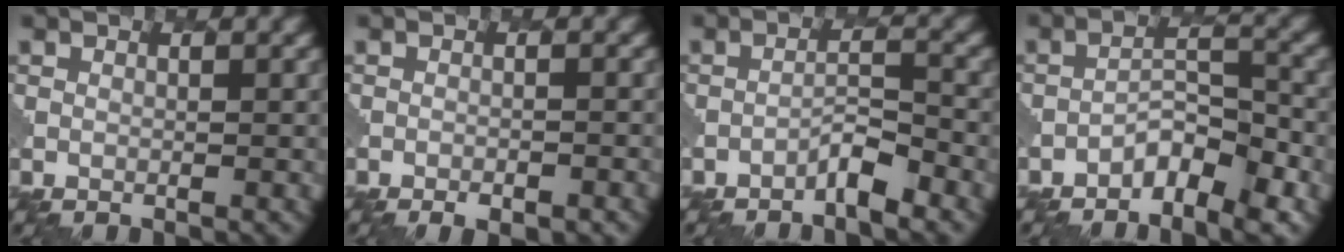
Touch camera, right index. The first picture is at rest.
{"total": 2.4, "force": [-1.9, 0.9, 1.2], "torque": [-0.020, 0.006, -0.024]}
{"total": 2.2, "force": [-1.8, 0.2, 1.2], "torque": [-0.024, 0.009, -0.039]}
{"total": 3.7, "force": [-2.6, 1.3, 2.3], "torque": [-0.034, 0.012, -0.051]}